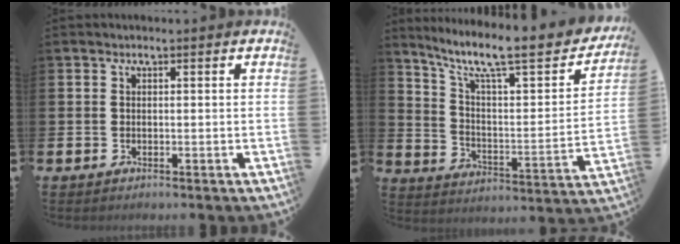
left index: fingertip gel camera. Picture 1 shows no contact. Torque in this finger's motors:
{"motor_torque": [1.04, -1.10, 0.73, 0.21]}